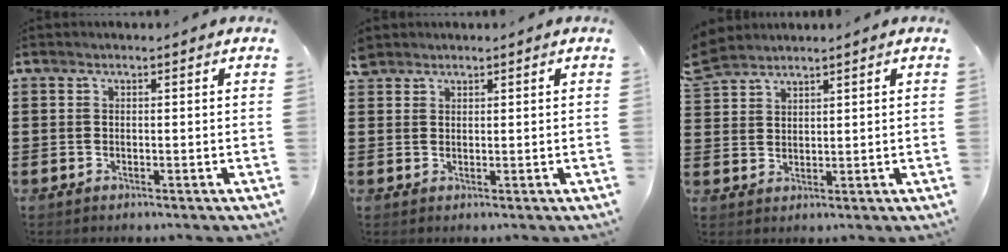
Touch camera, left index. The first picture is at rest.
{"total": 1.8, "force": [1.7, 0.7, 0.1], "torque": [-0.007, 0.003, 0.034]}
{"total": 3.7, "force": [3.4, 1.3, 0.8], "torque": [-0.028, -0.002, 0.066]}